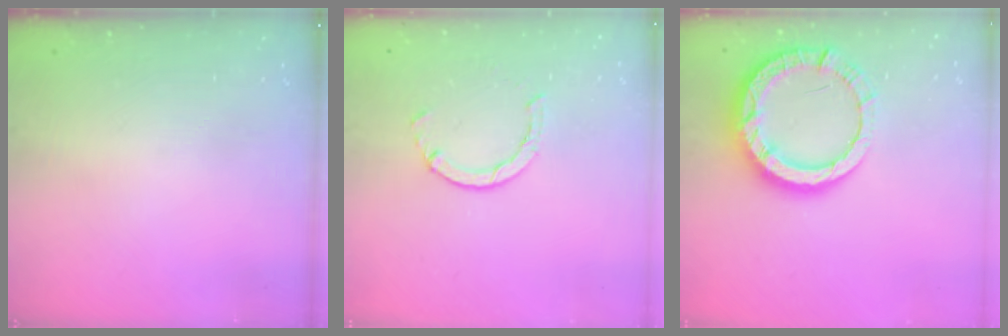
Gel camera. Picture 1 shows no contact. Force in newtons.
{"total": 2.9, "press": 2.9, "slide": 0.4}
{"total": 12.5, "press": 12.4, "slide": 0.9}